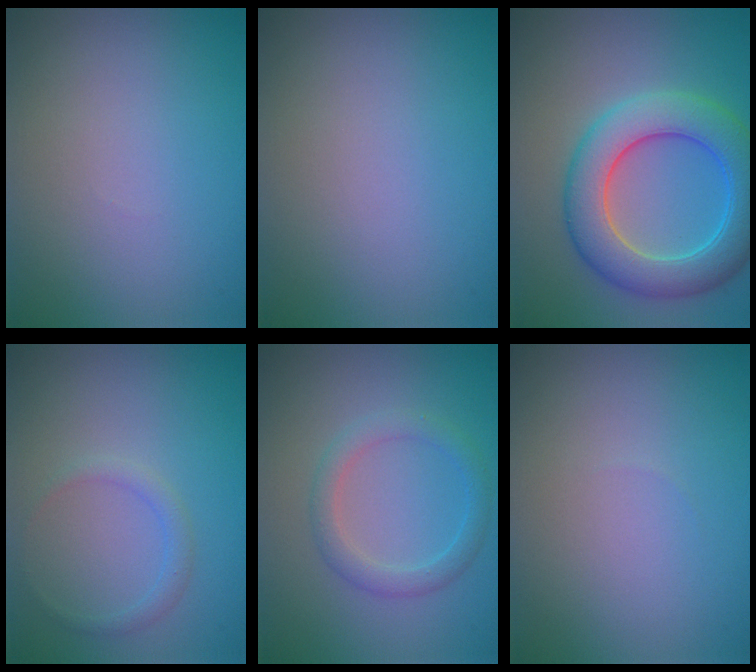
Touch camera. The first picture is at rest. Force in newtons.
{"total": 0.0}
{"total": 7.6, "press": 7.5, "slide": 0.4}
{"total": 1.2, "press": 1.2, "slide": 0.2}
{"total": 2.4, "press": 2.3, "slide": 0.1}
{"total": 0.0}